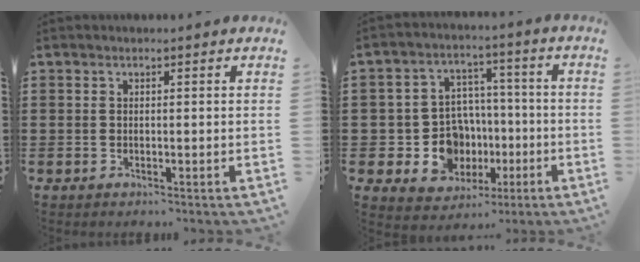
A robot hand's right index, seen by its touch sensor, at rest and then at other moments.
{"total": 10.0, "force": [-1.9, 8.6, 4.6], "torque": [-0.115, 0.005, -0.024]}